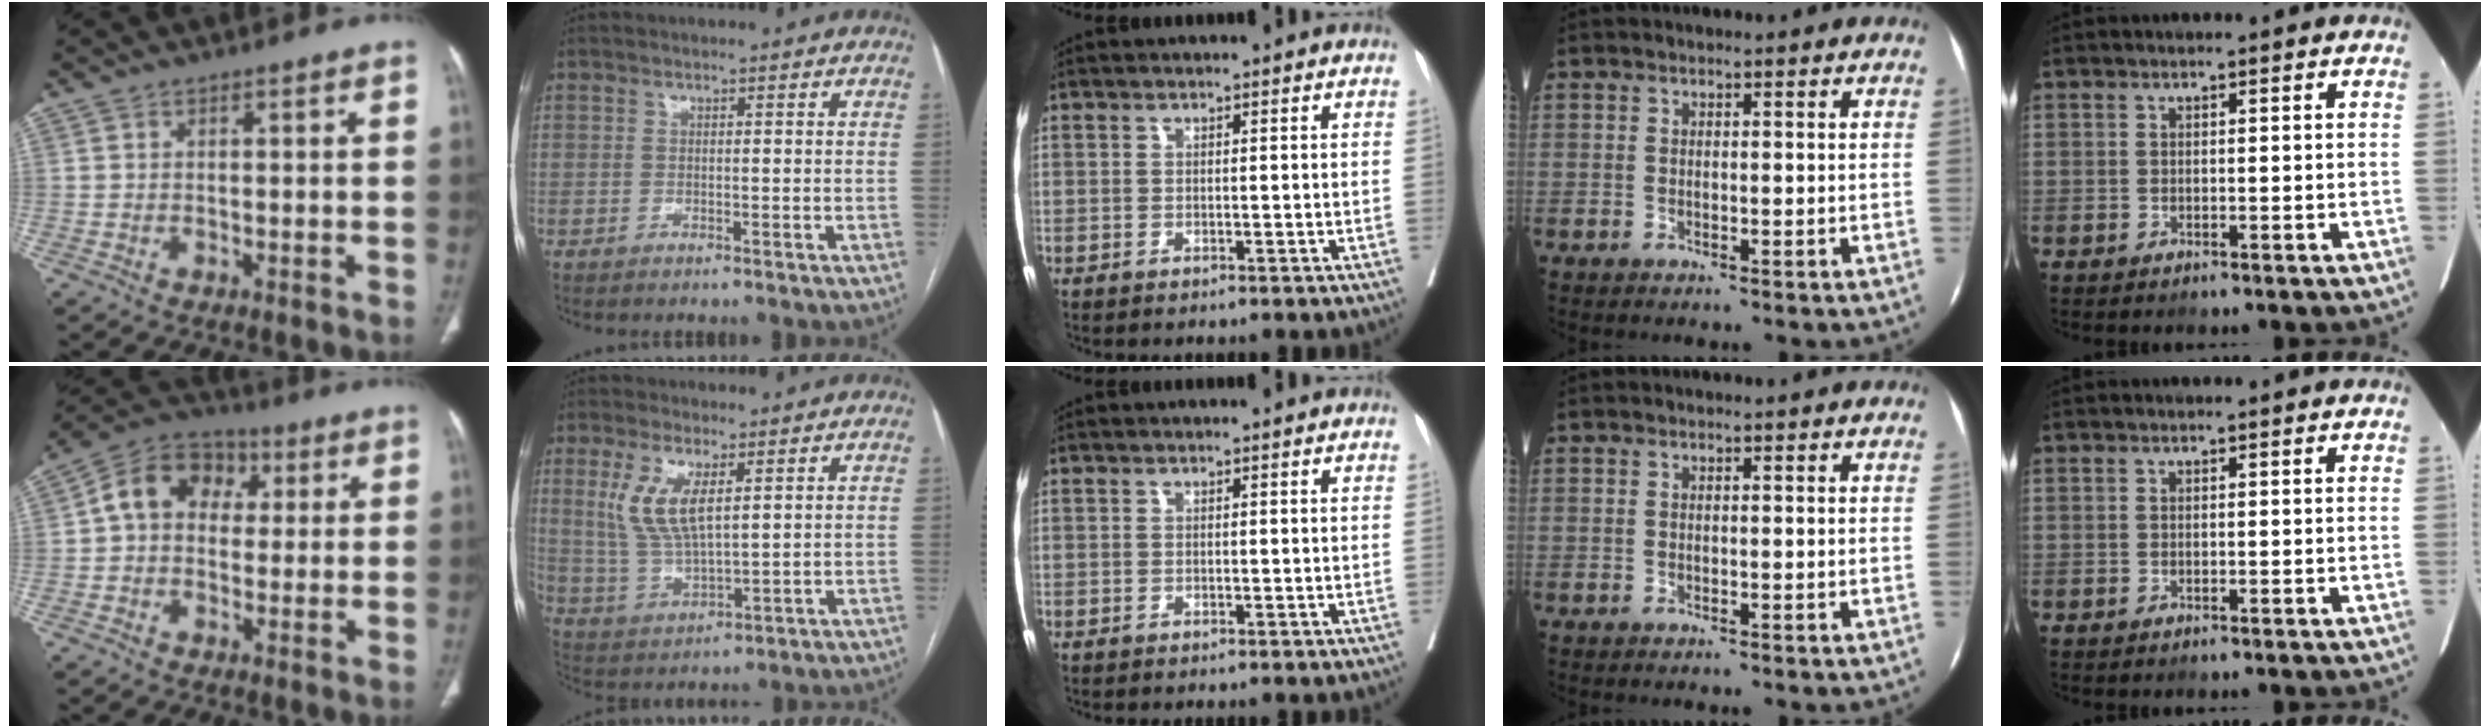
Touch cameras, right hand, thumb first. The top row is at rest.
{"thumb": {"total": 11.2, "force": [2.1, 8.8, 6.6], "torque": [-0.083, 0.027, 0.020]}, "index": {"total": 8.3, "force": [3.0, 2.7, 7.3], "torque": [-0.163, -0.001, 0.067]}}